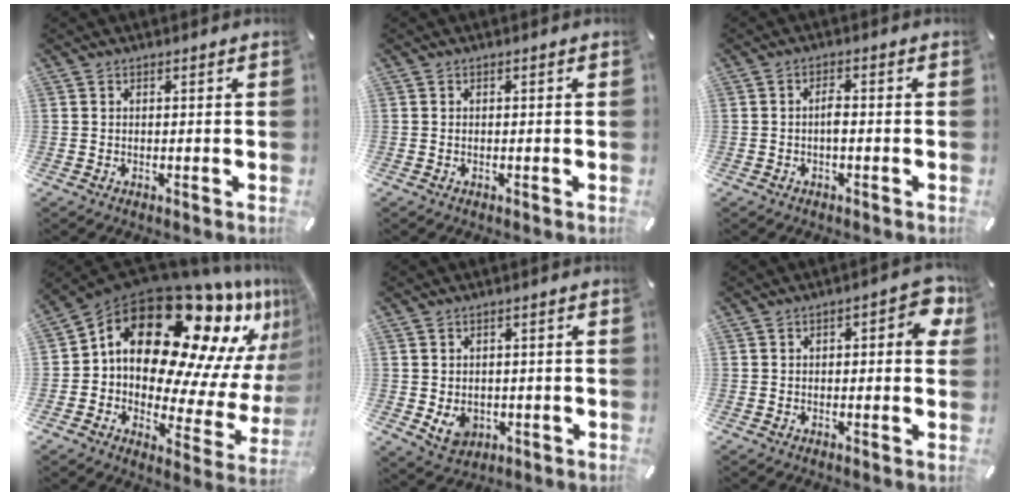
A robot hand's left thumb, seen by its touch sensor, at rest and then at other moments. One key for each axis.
{"total": 0.6, "fx": -0.2, "fy": 0.3, "fz": 0.4, "tx": -0.010, "ty": -0.001, "tz": -0.004}
{"total": 2.6, "fx": -0.5, "fy": 1.0, "fz": 2.4, "tx": -0.046, "ty": 0.005, "tz": -0.011}
{"total": 23.4, "fx": 12.1, "fy": 13.0, "fz": 15.2, "tx": -0.224, "ty": -0.116, "tz": 0.208}
{"total": 5.6, "fx": -0.9, "fy": 4.8, "fz": 2.8, "tx": -0.036, "ty": -0.001, "tz": -0.017}
{"total": 6.7, "fx": 0.9, "fy": 3.1, "fz": 5.8, "tx": -0.067, "ty": 0.001, "tz": 0.008}